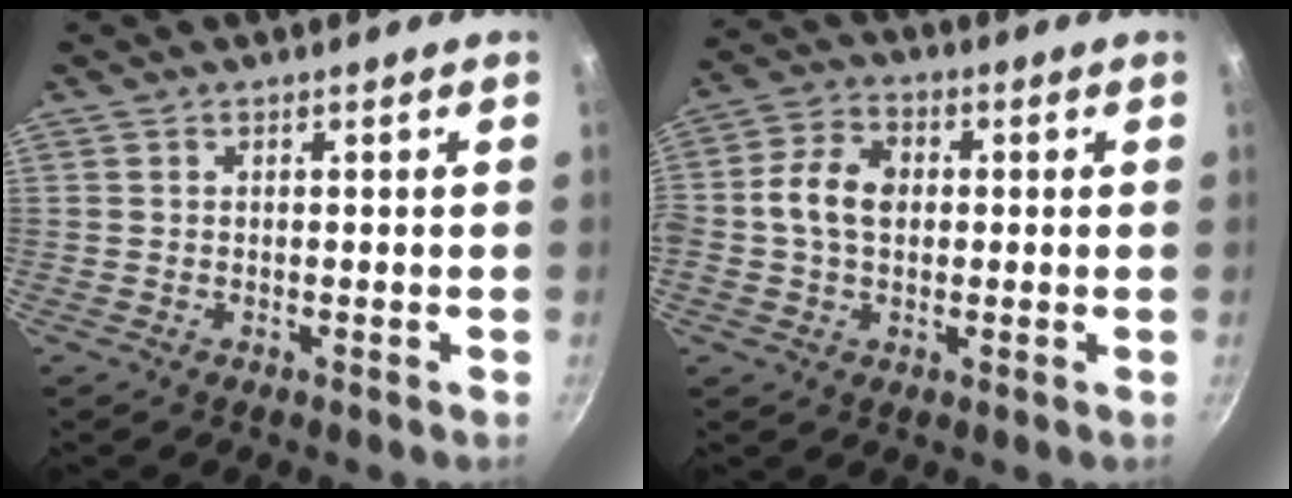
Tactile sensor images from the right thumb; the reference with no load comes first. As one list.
[{"total": 8.9, "force": [0.3, 6.3, 6.3], "torque": [-0.106, 0.017, -0.012]}]